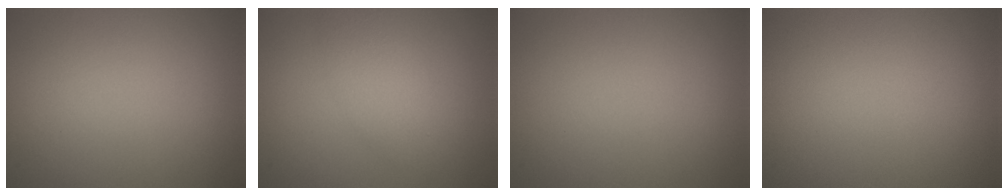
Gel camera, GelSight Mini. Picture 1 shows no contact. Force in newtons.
{"total": 2.8, "press": 2.8, "slide": 0.1}
{"total": 0.0}
{"total": 0.0}